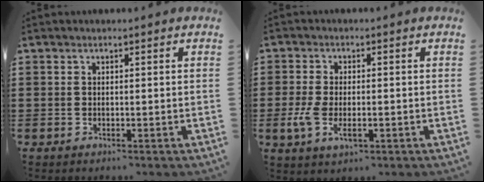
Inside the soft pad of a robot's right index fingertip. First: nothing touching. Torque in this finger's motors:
{"motor_torque": [0.26, -0.22, 0.18, 0.08]}